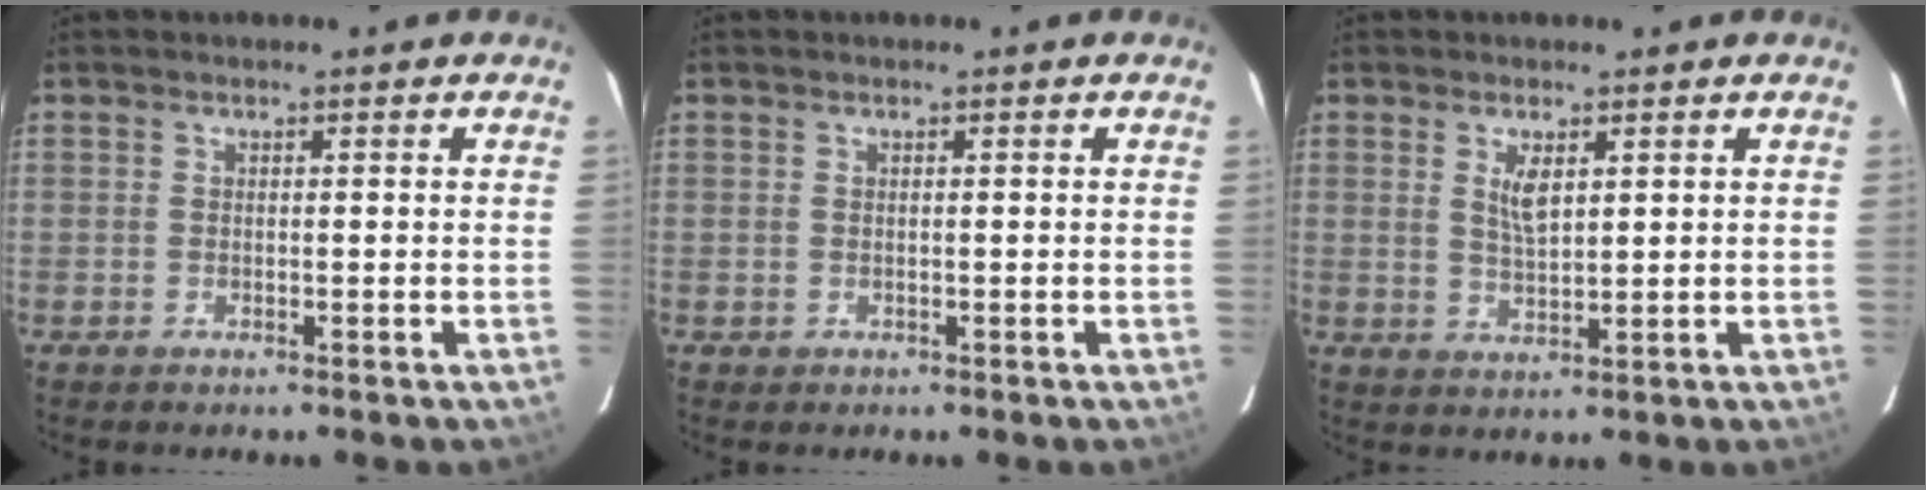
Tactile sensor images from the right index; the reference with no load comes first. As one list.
[{"total": 0.0}, {"total": 3.9, "force": [1.6, 1.5, 3.3], "torque": [-0.058, -0.002, 0.031]}]